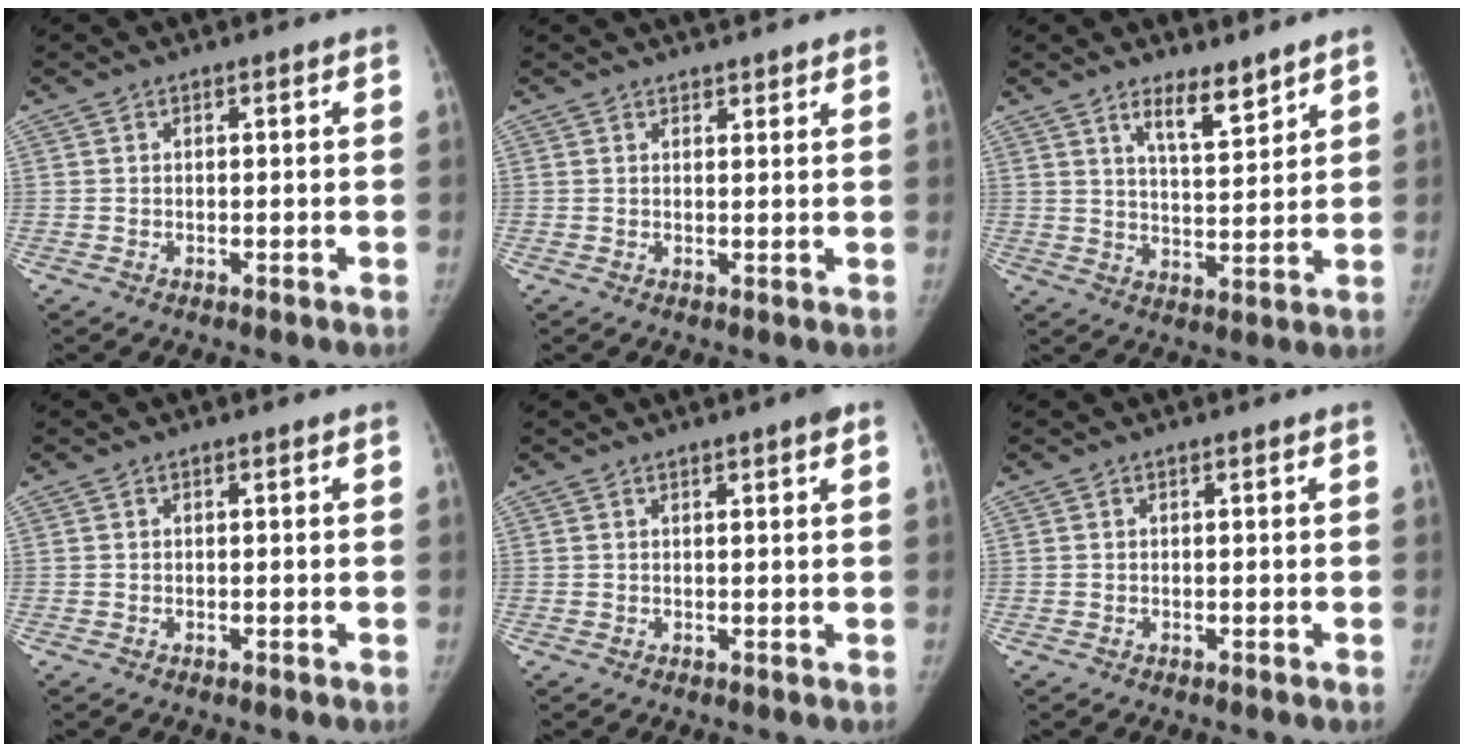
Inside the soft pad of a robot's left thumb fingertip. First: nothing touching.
{"total": 4.3, "force": [3.8, 1.1, 1.8], "torque": [-0.005, 0.002, 0.050]}
{"total": 6.9, "force": [5.1, 1.7, 4.3], "torque": [-0.056, -0.044, 0.087]}
{"total": 0.0}
{"total": 2.4, "force": [1.4, 0.2, 2.0], "torque": [-0.029, -0.001, 0.017]}
{"total": 0.0}